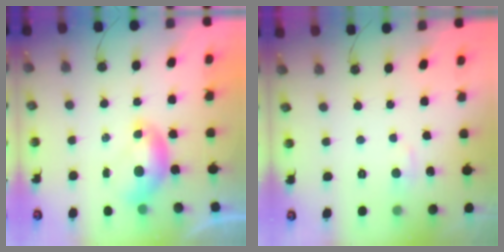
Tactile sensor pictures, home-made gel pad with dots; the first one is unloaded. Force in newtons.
{"total": 1.1, "press": 0.9, "slide": 0.6}